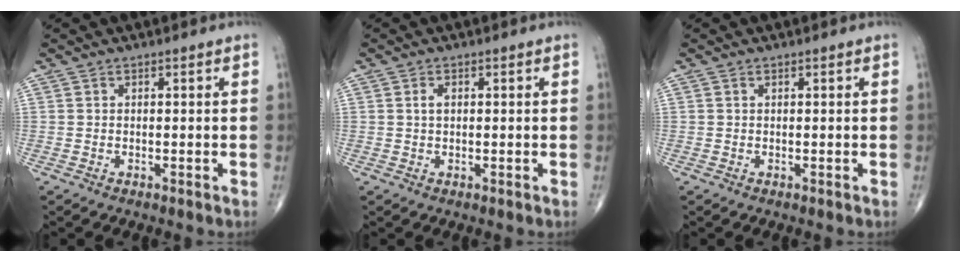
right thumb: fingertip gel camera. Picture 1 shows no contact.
{"total": 1.5, "force": [0.4, 0.9, 1.2], "torque": [-0.022, 0.002, 0.005]}
{"total": 0.0}